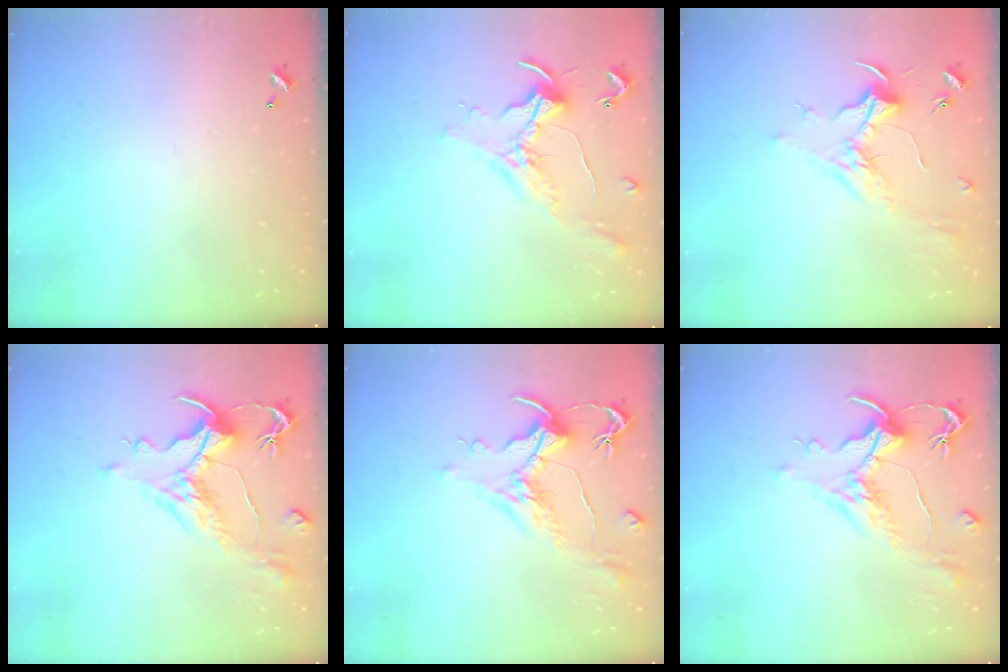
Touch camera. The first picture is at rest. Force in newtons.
{"total": 1.1, "press": 1.0, "slide": 0.4}
{"total": 1.9, "press": 1.7, "slide": 0.7}
{"total": 1.8, "press": 1.1, "slide": 1.4}
{"total": 1.6, "press": 0.8, "slide": 1.5}
{"total": 1.6, "press": 0.8, "slide": 1.5}